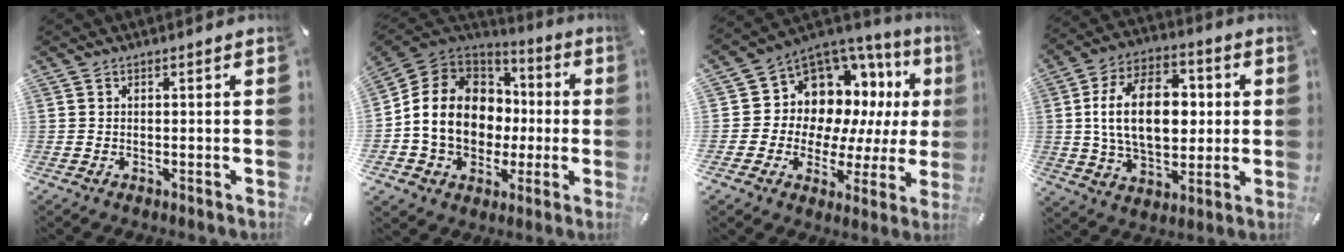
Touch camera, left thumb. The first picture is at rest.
{"total": 15.3, "force": [-1.4, 13.0, 8.0], "torque": [-0.185, 0.008, -0.016]}
{"total": 10.7, "force": [5.0, 8.8, 3.5], "torque": [-0.062, -0.078, 0.102]}
{"total": 19.1, "force": [1.5, 12.2, 14.6], "torque": [-0.273, 0.010, 0.023]}